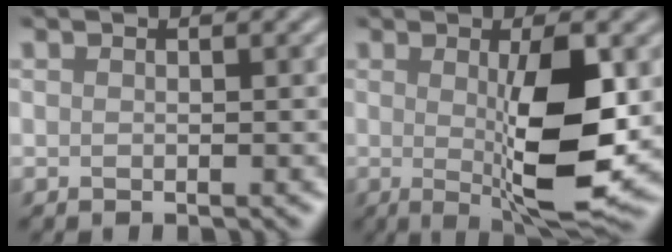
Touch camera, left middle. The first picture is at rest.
{"total": 8.2, "force": [-0.3, 1.8, 8.0], "torque": [-0.126, -0.017, 0.003]}